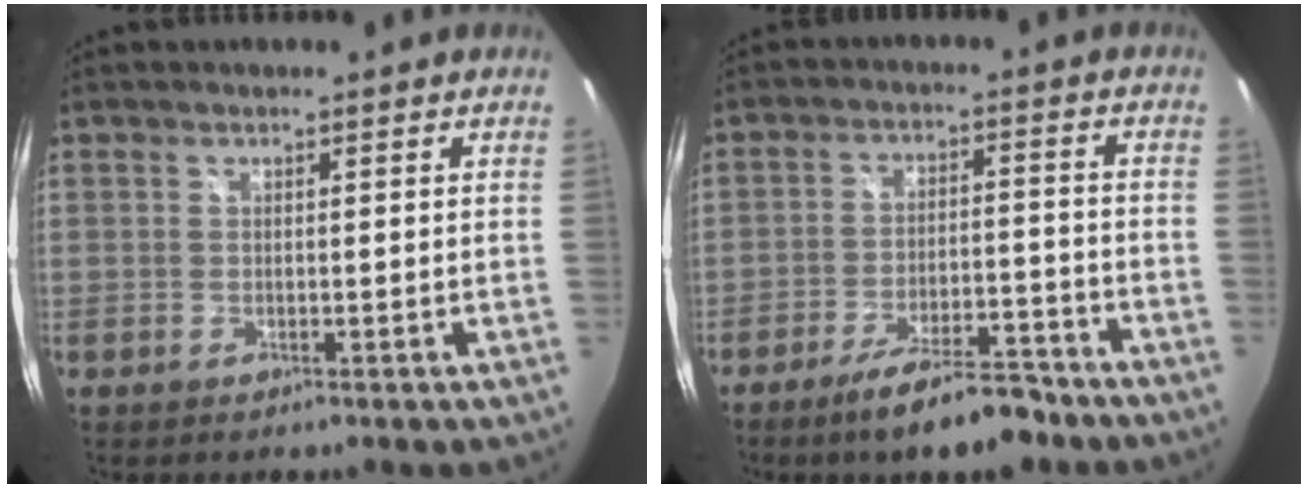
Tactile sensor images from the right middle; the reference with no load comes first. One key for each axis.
{"total": 11.2, "fx": -8.8, "fy": 2.8, "fz": 6.4, "tx": -0.117, "ty": 0.000, "tz": -0.134}